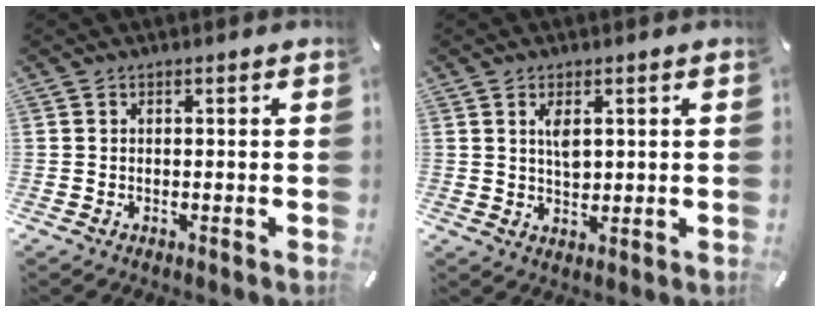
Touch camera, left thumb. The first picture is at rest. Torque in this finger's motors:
{"motor_torque": [0.54, 0.37, 0.25, 0.11, 0.01]}